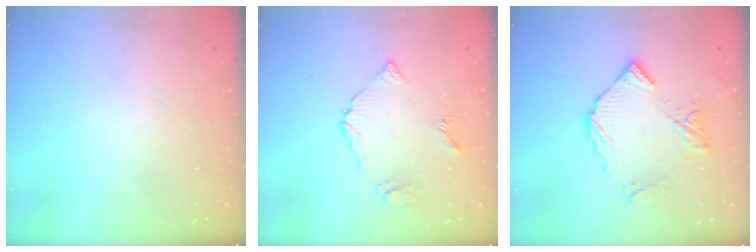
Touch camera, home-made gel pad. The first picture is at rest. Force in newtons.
{"total": 6.3, "press": 6.2, "slide": 0.4}
{"total": 10.5, "press": 10.4, "slide": 1.3}